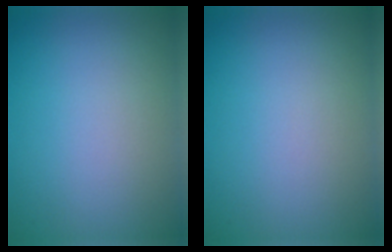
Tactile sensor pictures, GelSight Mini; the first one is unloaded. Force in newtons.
{"total": 0.0}